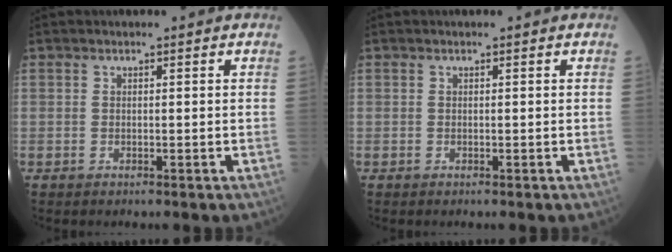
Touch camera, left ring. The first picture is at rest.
{"total": 0.0}